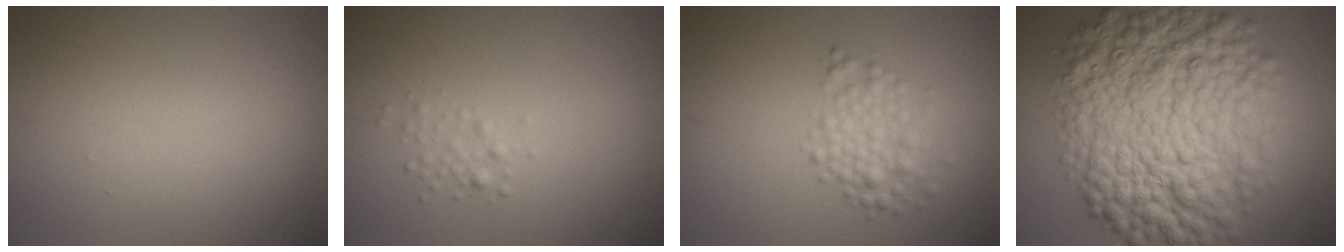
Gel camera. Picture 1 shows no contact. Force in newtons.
{"total": 1.2, "press": 1.2, "slide": 0.0}
{"total": 2.9, "press": 2.9, "slide": 0.1}
{"total": 12.9, "press": 12.9, "slide": 0.0}